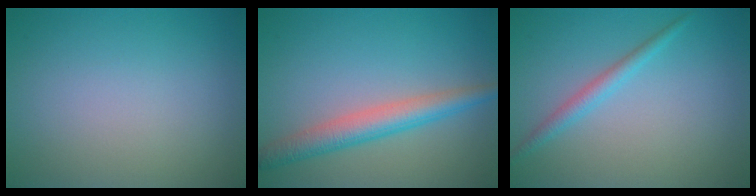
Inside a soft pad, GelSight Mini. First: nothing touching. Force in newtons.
{"total": 3.9, "press": 3.9, "slide": 0.1}
{"total": 1.8, "press": 1.8, "slide": 0.1}